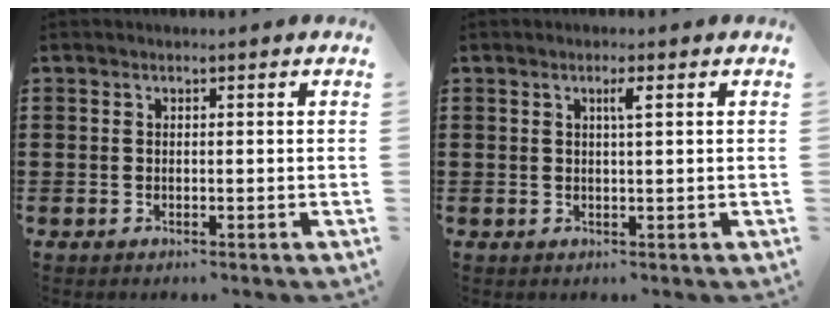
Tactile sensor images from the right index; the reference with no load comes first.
{"total": 1.8, "force": [0.7, 0.0, 1.6], "torque": [-0.032, 0.000, 0.010]}